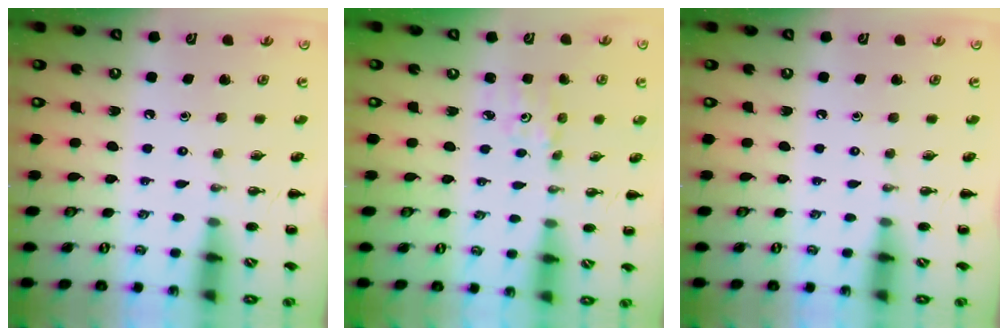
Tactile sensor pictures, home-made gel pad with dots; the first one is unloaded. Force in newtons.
{"total": 1.9, "press": 1.9, "slide": 0.4}
{"total": 0.0}